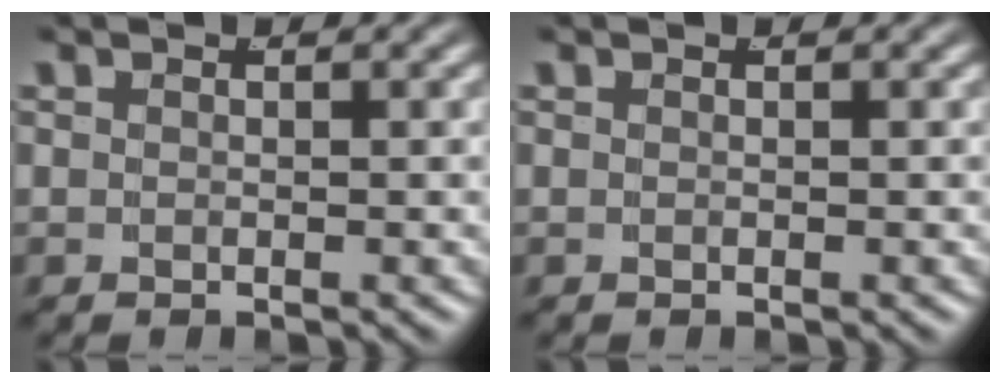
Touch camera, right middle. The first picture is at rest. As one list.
[{"total": 0.0}]